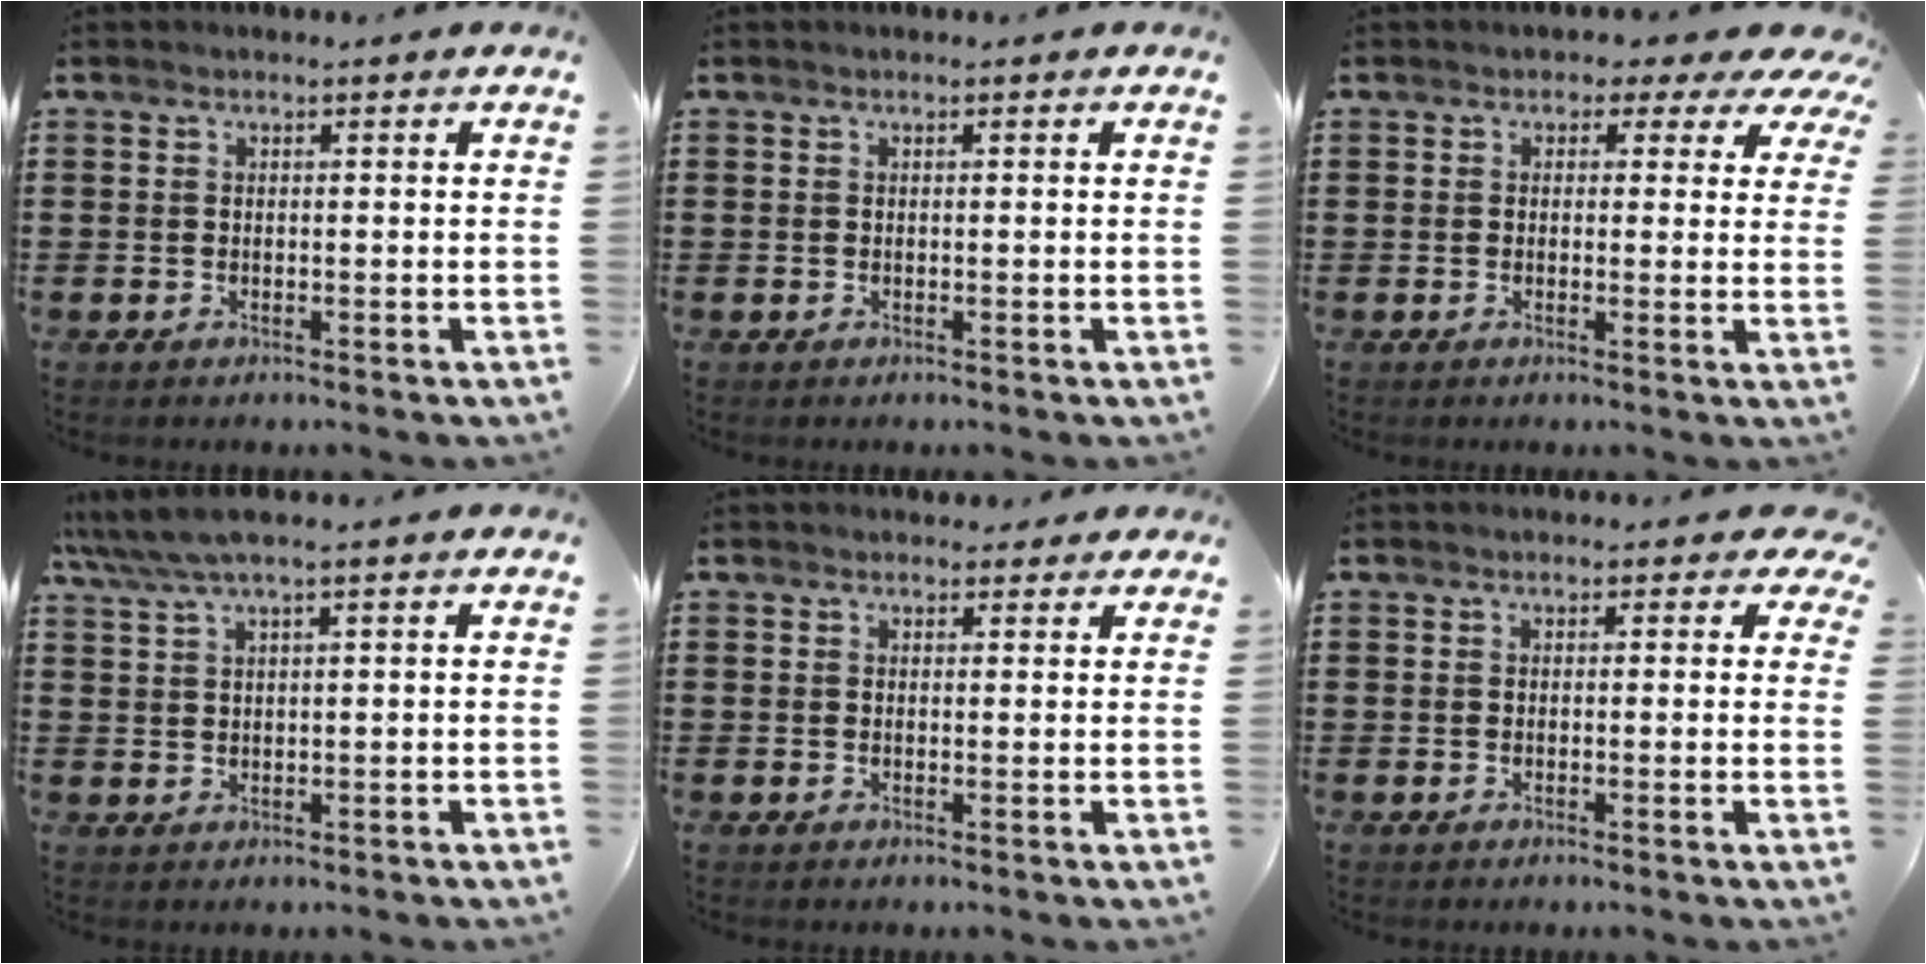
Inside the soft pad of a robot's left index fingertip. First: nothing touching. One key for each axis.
{"total": 0.0}
{"total": 2.5, "fx": 1.1, "fy": 1.9, "fz": 1.3, "tx": -0.021, "ty": -0.002, "tz": 0.011}
{"total": 3.2, "fx": 2.1, "fy": 0.2, "fz": 2.5, "tx": -0.060, "ty": -0.003, "tz": 0.034}
{"total": 1.6, "fx": 1.3, "fy": 0.9, "fz": 0.2, "tx": 0.000, "ty": 0.005, "tz": 0.023}
{"total": 1.2, "fx": 0.4, "fy": 0.9, "fz": 0.6, "tx": -0.001, "ty": 0.003, "tz": 0.002}